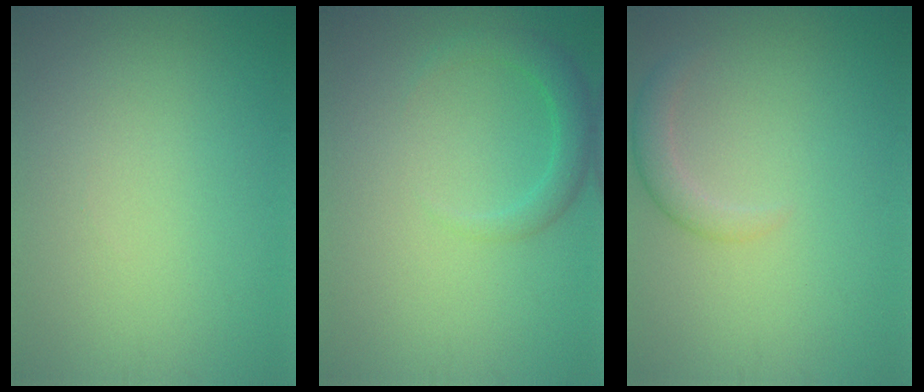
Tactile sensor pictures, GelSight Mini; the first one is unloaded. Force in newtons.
{"total": 2.2, "press": 2.2, "slide": 0.3}
{"total": 1.8, "press": 1.8, "slide": 0.2}